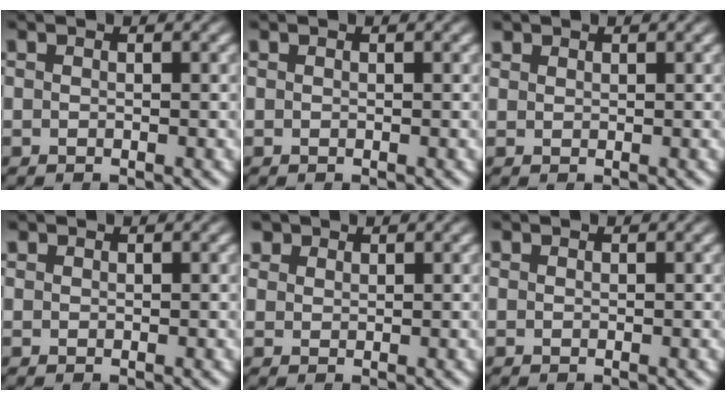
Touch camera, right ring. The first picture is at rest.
{"total": 0.0}
{"total": 1.2, "force": [1.0, 0.5, 0.2], "torque": [0.005, 0.006, 0.022]}
{"total": 0.8, "force": [0.8, 0.3, 0.1], "torque": [0.007, 0.005, 0.017]}
{"total": 2.3, "force": [1.9, 1.2, 0.5], "torque": [-0.003, 0.007, 0.036]}
{"total": 0.6, "force": [0.6, 0.2, 0.1], "torque": [0.007, 0.004, 0.013]}